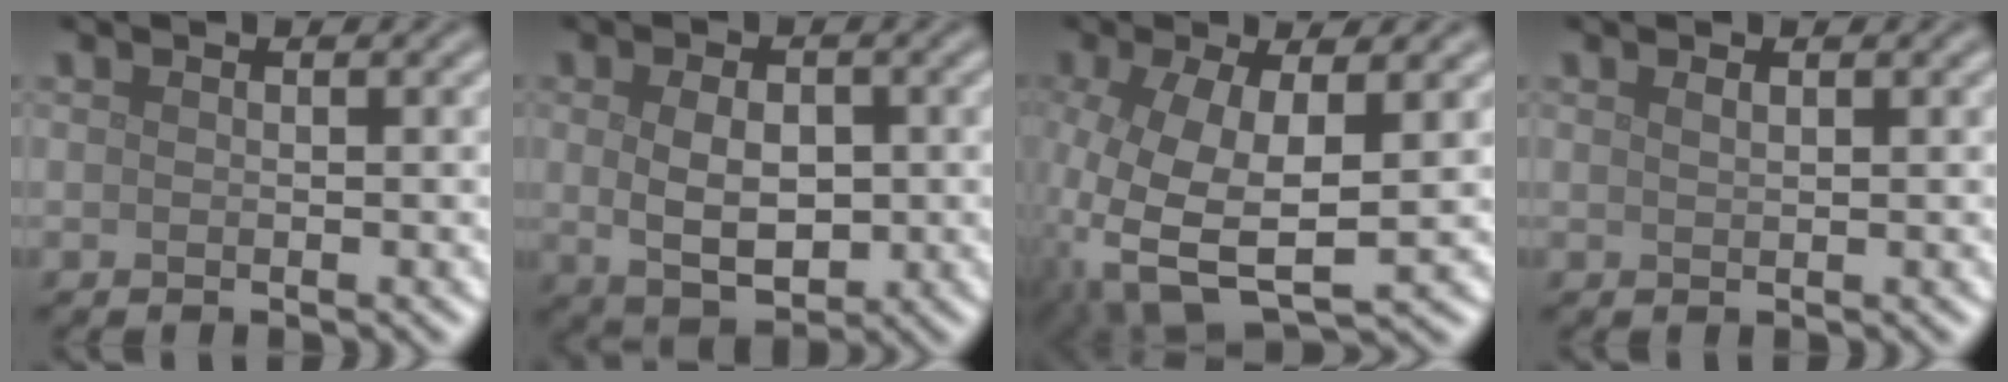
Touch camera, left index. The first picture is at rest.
{"total": 5.0, "force": [0.0, 3.0, 3.9], "torque": [-0.070, -0.005, 0.005]}
{"total": 9.4, "force": [-1.8, 4.4, 8.1], "torque": [-0.188, -0.015, -0.032]}
{"total": 0.6, "force": [0.4, 0.2, 0.4], "torque": [-0.006, 0.000, 0.007]}